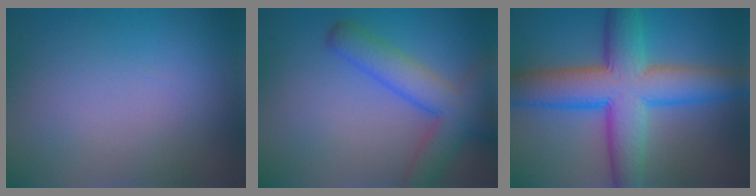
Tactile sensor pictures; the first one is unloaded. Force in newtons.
{"total": 5.3, "press": 5.3, "slide": 0.2}
{"total": 10.2, "press": 10.2, "slide": 0.3}